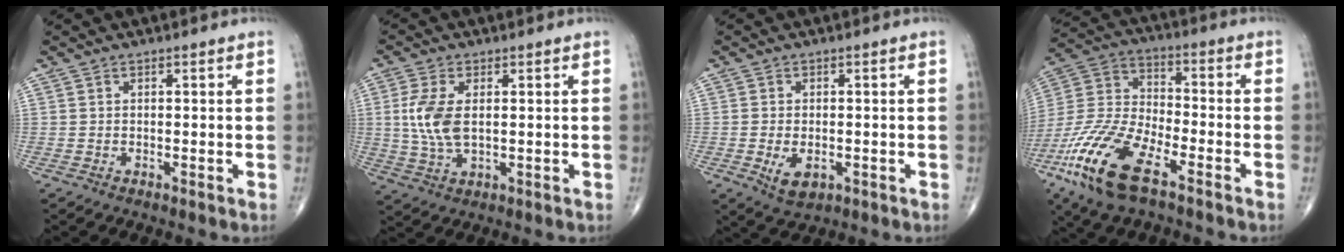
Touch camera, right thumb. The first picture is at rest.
{"total": 7.9, "force": [0.9, 4.1, 6.8], "torque": [-0.157, -0.005, 0.021]}
{"total": 4.9, "force": [-1.4, 2.9, 3.7], "torque": [-0.060, -0.005, -0.015]}
{"total": 17.9, "force": [-9.6, 6.8, 13.5], "torque": [-0.293, 0.022, -0.190]}